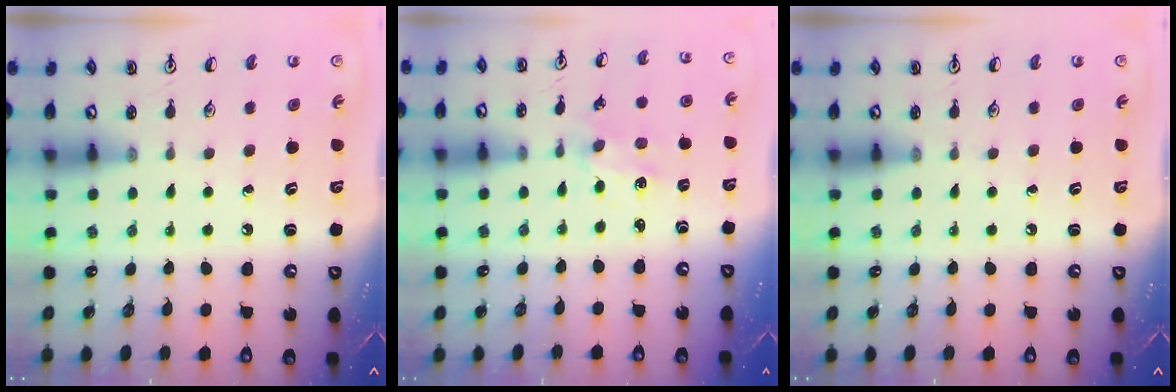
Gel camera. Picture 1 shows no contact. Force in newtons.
{"total": 1.2, "press": 1.2, "slide": 0.3}
{"total": 0.0}